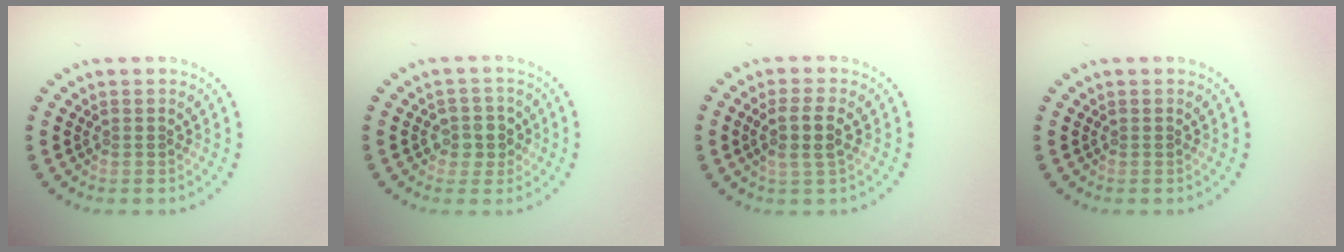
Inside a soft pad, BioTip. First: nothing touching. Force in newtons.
{"total": 2.2, "press": 2.0, "slide": 0.8}
{"total": 2.9, "press": 2.6, "slide": 1.2}
{"total": 0.0}